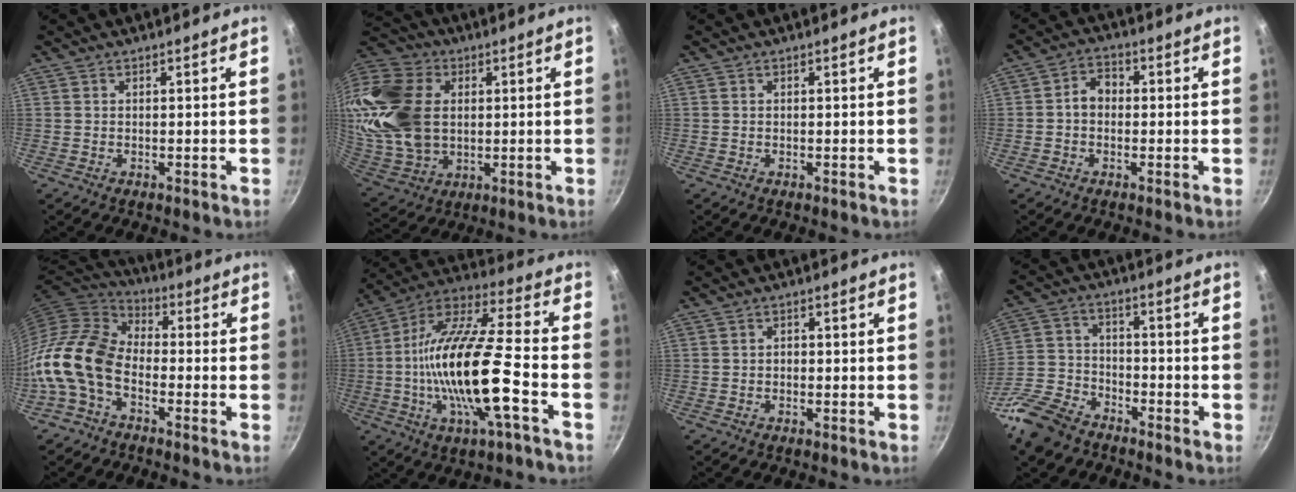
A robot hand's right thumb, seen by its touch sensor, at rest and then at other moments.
{"total": 25.4, "force": [3.9, 18.2, 17.2], "torque": [-0.361, 0.004, 0.082]}
{"total": 0.0}
{"total": 4.4, "force": [-0.4, 3.4, 2.7], "torque": [-0.028, 0.017, -0.018]}
{"total": 13.9, "force": [-4.7, 8.8, 9.6], "torque": [-0.169, 0.051, -0.120]}
{"total": 21.2, "force": [-5.0, 5.2, 19.9], "torque": [-0.367, 0.028, -0.105]}
{"total": 1.1, "force": [-0.3, 0.8, 0.6], "torque": [-0.011, 0.006, -0.005]}
{"total": 12.6, "force": [-9.1, 6.7, 5.4], "torque": [-0.106, 0.056, -0.194]}